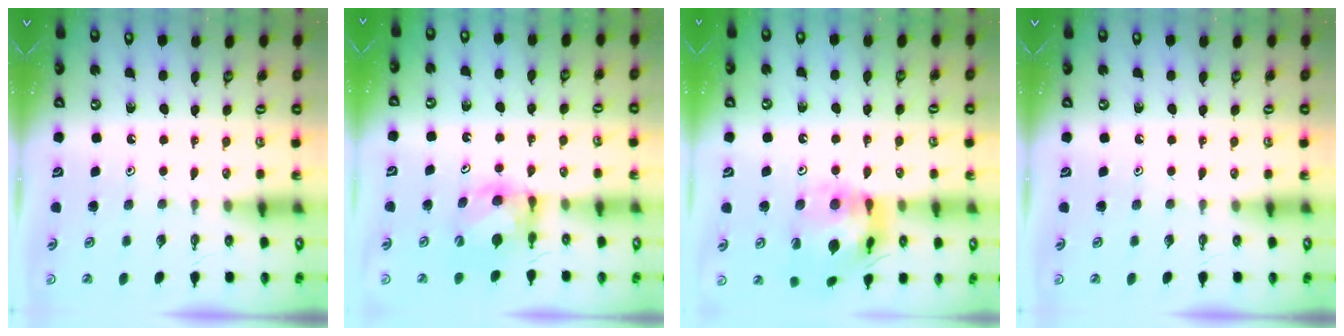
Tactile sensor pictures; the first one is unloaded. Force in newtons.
{"total": 6.4, "press": 6.4, "slide": 0.5}
{"total": 16.0, "press": 15.9, "slide": 2.0}
{"total": 0.0}